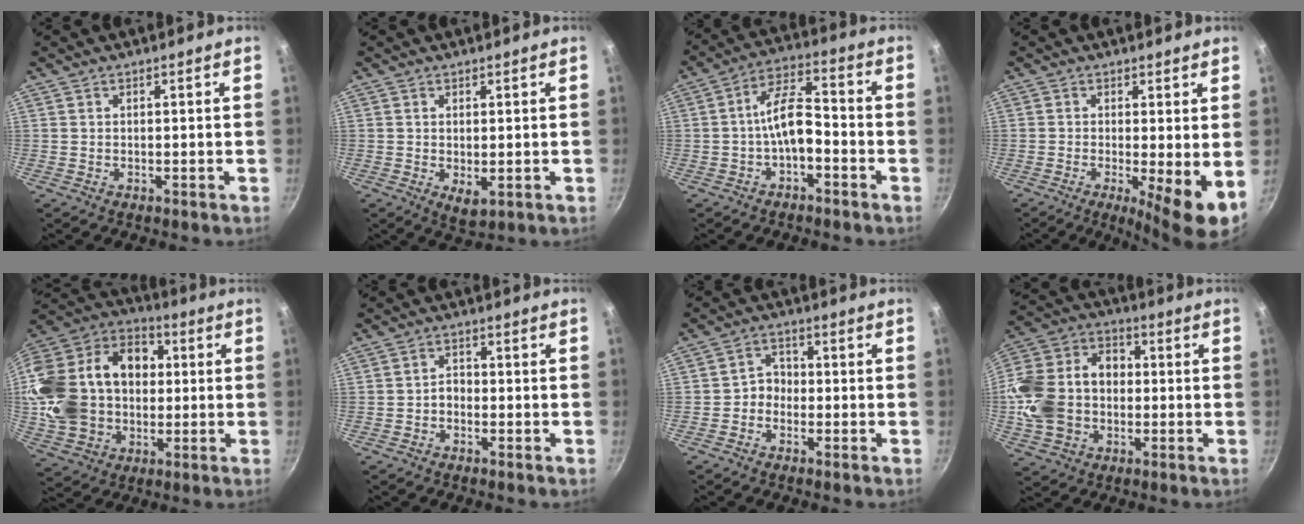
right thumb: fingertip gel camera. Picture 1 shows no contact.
{"total": 3.5, "force": [-0.2, 1.7, 3.0], "torque": [-0.048, -0.014, 0.001]}
{"total": 8.2, "force": [-2.7, 3.8, 6.7], "torque": [-0.106, 0.045, -0.052]}
{"total": 7.4, "force": [-0.8, 1.4, 7.2], "torque": [-0.105, -0.014, -0.010]}
{"total": 26.6, "force": [1.3, 20.4, 17.0], "torque": [-0.322, 0.051, 0.029]}
{"total": 2.2, "force": [-1.0, 1.6, 1.2], "torque": [-0.012, 0.019, -0.021]}
{"total": 3.5, "force": [-1.2, 2.9, 1.4], "torque": [0.000, 0.022, -0.030]}
{"total": 14.1, "force": [-1.0, 11.1, 8.7], "torque": [-0.165, 0.024, -0.027]}